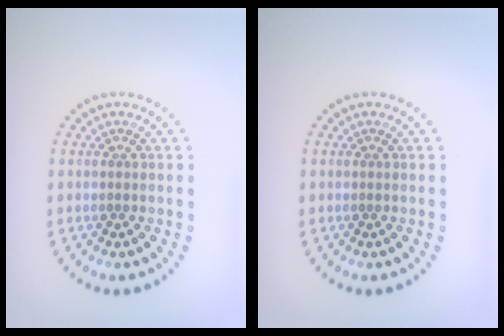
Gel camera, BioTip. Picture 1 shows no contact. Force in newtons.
{"total": 0.0}